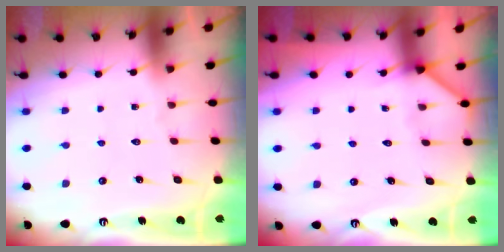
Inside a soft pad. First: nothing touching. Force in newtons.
{"total": 2.7, "press": 2.7, "slide": 0.4}